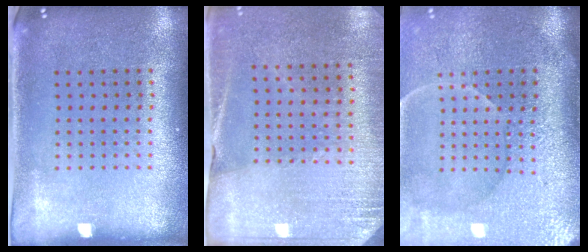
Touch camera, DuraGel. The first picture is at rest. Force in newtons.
{"total": 2.7, "press": 2.6, "slide": 0.7}
{"total": 4.3, "press": 3.8, "slide": 2.1}